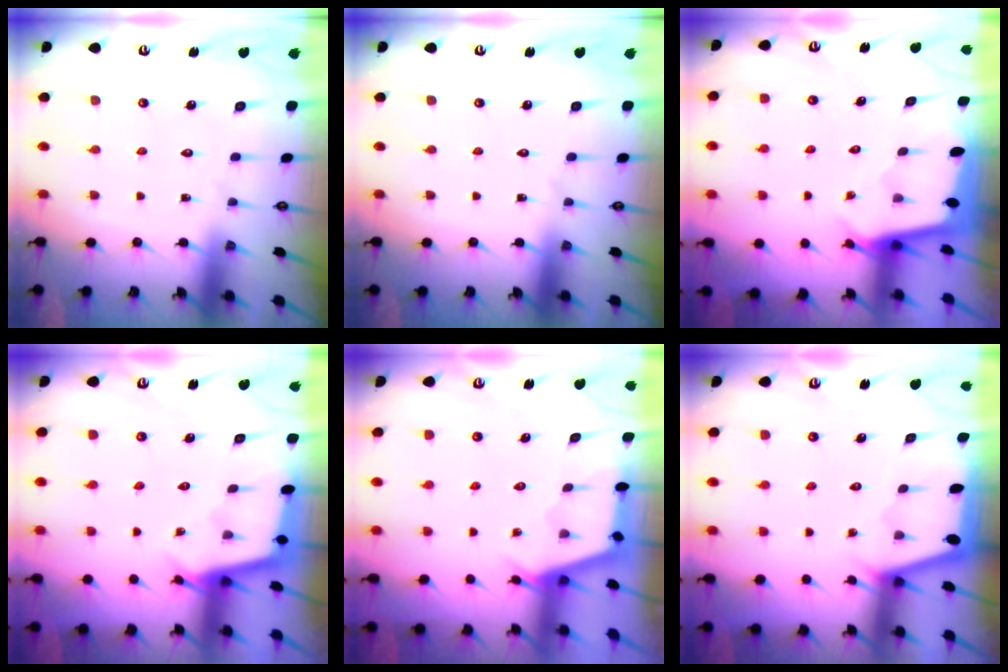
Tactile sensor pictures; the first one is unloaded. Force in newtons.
{"total": 0.0}
{"total": 2.3, "press": 2.3, "slide": 0.1}
{"total": 2.8, "press": 2.8, "slide": 0.3}
{"total": 2.8, "press": 2.8, "slide": 0.4}
{"total": 1.7, "press": 1.6, "slide": 0.3}